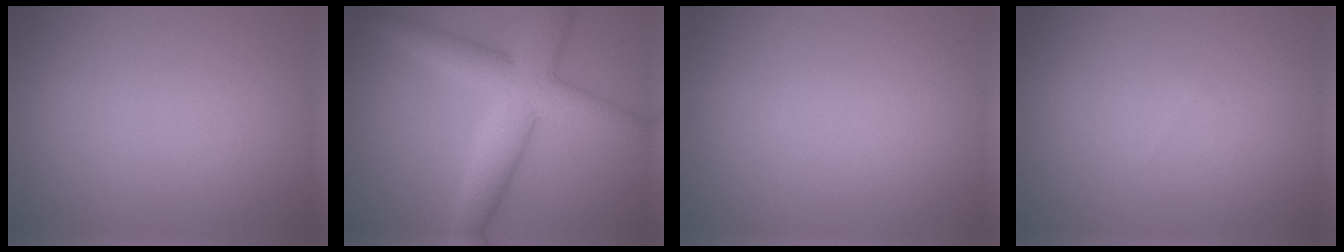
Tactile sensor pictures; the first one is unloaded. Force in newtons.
{"total": 6.7, "press": 6.7, "slide": 0.2}
{"total": 0.0}
{"total": 0.0}